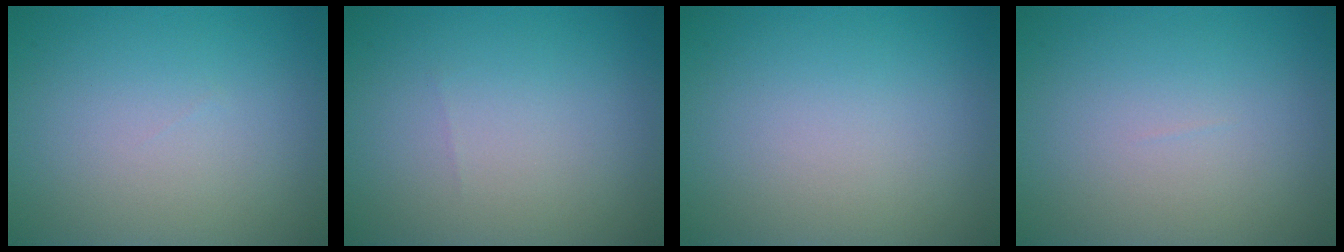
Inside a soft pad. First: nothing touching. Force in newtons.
{"total": 0.0}
{"total": 0.0}
{"total": 0.0}